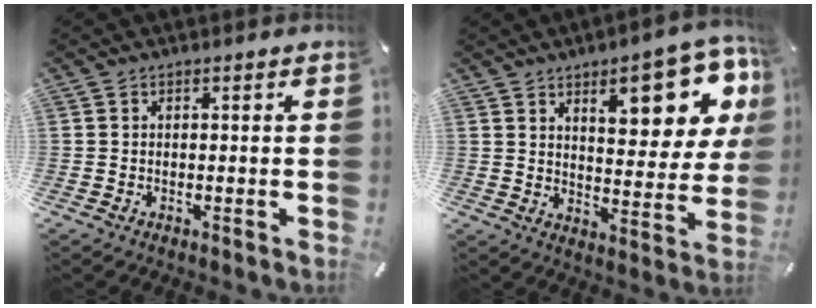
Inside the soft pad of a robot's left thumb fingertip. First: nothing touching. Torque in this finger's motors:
{"motor_torque": [2.46, 2.55, 1.82, -0.95, 0.15]}